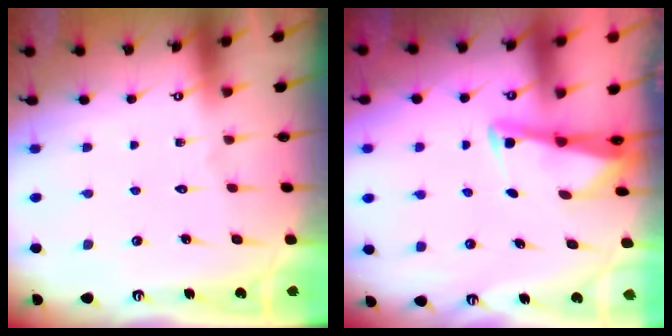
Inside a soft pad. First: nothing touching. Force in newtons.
{"total": 2.8, "press": 2.8, "slide": 0.2}